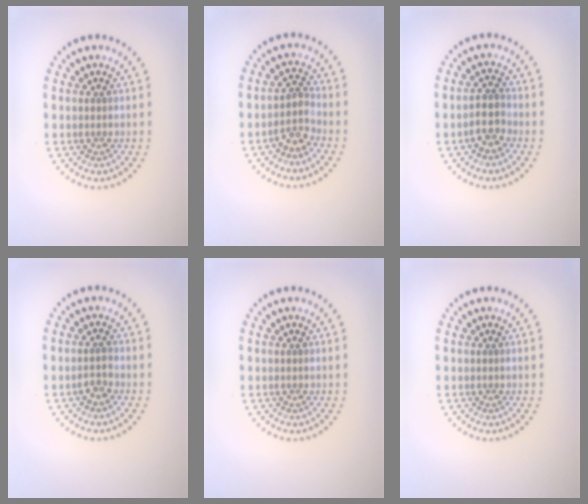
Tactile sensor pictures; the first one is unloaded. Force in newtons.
{"total": 2.0, "press": 1.5, "slide": 1.3}
{"total": 2.2, "press": 2.0, "slide": 1.0}
{"total": 1.3, "press": 1.2, "slide": 0.4}
{"total": 0.0}
{"total": 0.0}